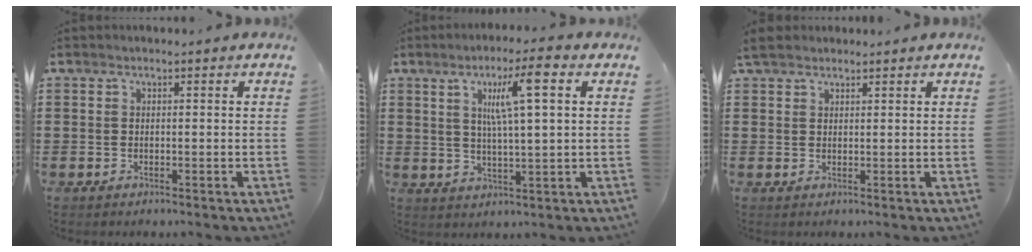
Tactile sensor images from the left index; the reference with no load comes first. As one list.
[{"total": 8.2, "force": [3.3, 0.7, 7.5], "torque": [-0.144, 0.004, 0.049]}, {"total": 2.6, "force": [2.1, 1.0, 1.0], "torque": [-0.027, 0.007, 0.042]}]